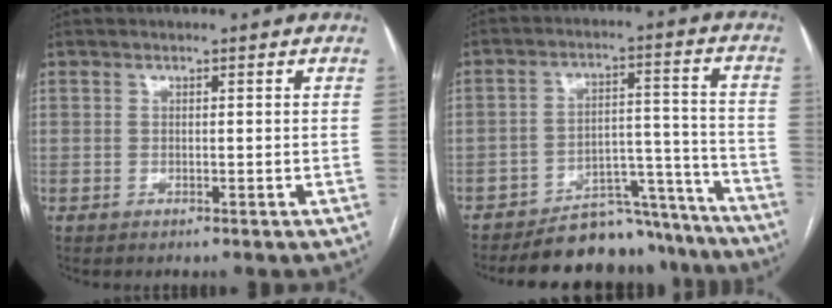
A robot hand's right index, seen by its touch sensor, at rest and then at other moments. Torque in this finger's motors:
{"motor_torque": [0.70, -0.73, 0.49, 0.07]}